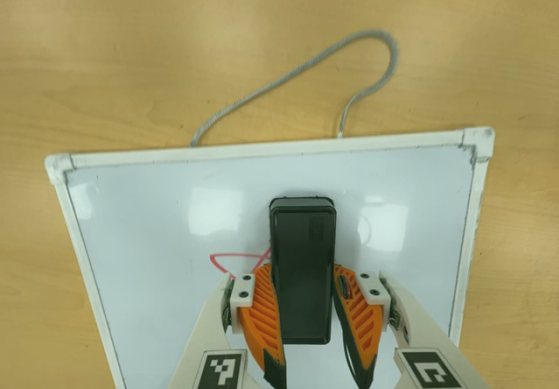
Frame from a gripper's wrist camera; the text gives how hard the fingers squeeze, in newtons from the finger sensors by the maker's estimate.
{"total": 13.7, "left": 14.4, "right": 13.0}